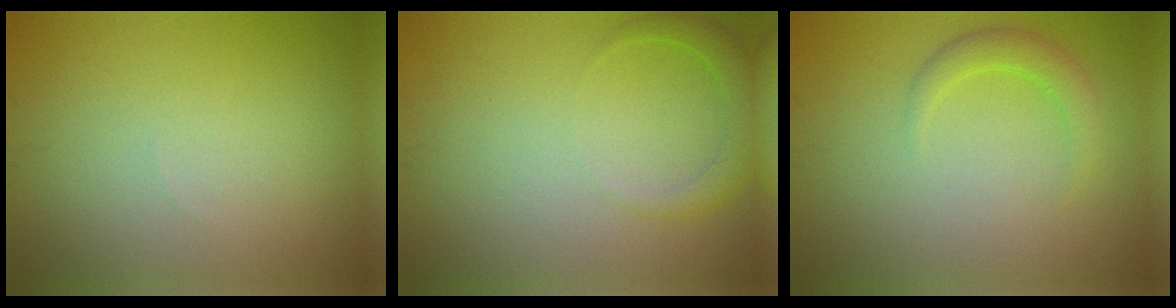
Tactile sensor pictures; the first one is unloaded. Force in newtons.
{"total": 2.2, "press": 2.2, "slide": 0.2}
{"total": 2.1, "press": 2.1, "slide": 0.3}